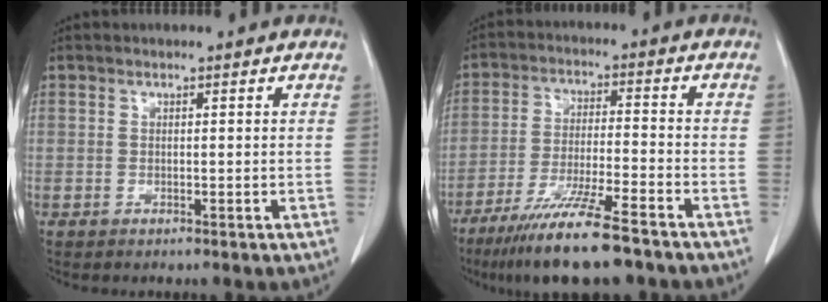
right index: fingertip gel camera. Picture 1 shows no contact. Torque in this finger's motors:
{"motor_torque": [1.08, -1.06, 0.56, 0.19]}